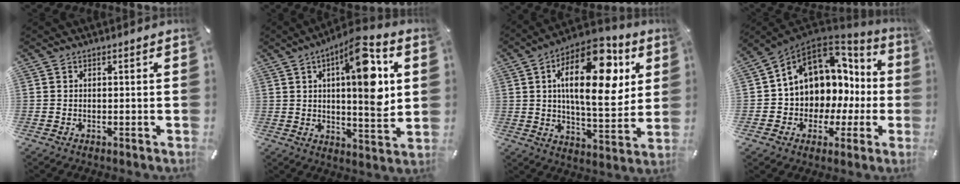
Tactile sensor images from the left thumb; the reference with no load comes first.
{"total": 16.4, "force": [5.6, 5.6, 14.4], "torque": [-0.203, -0.028, 0.084]}
{"total": 22.4, "force": [7.6, 11.0, 18.0], "torque": [-0.276, -0.028, 0.116]}
{"total": 11.2, "force": [3.9, 9.3, 4.8], "torque": [-0.083, -0.048, 0.074]}